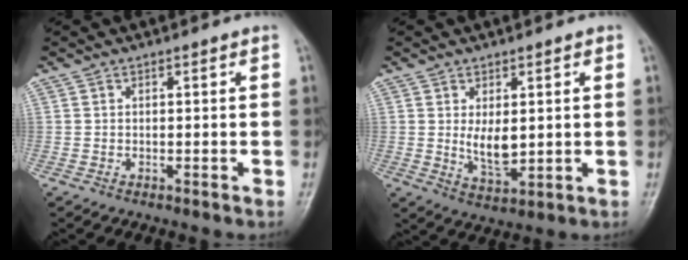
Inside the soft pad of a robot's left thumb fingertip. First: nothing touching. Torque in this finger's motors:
{"motor_torque": [1.07, 1.12, 1.06, -0.13, 0.09]}